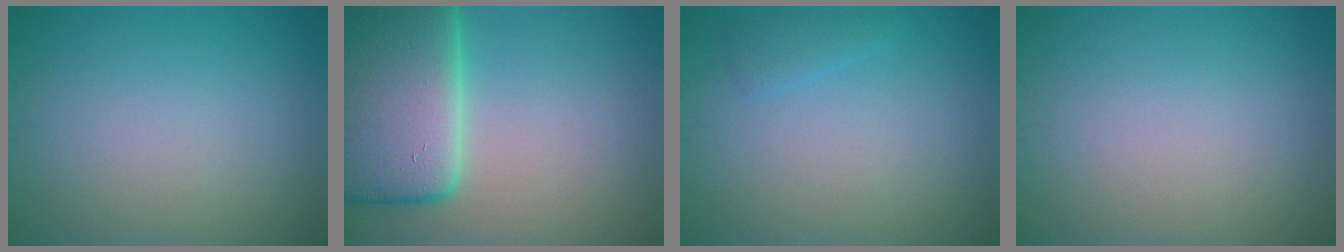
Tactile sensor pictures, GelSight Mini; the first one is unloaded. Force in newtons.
{"total": 13.2, "press": 13.2, "slide": 0.9}
{"total": 1.1, "press": 1.1, "slide": 0.1}
{"total": 0.0}